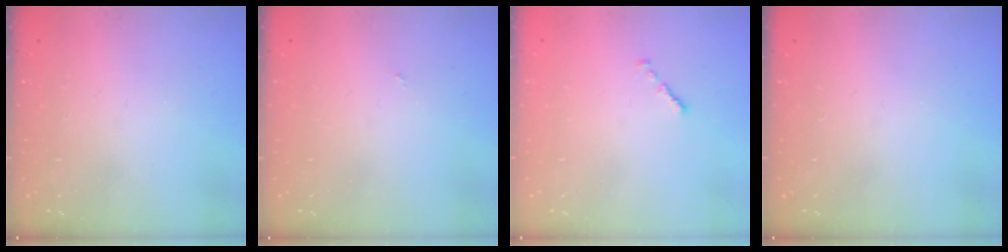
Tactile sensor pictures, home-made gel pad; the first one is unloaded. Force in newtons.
{"total": 0.0}
{"total": 0.7, "press": 0.6, "slide": 0.4}
{"total": 0.0}